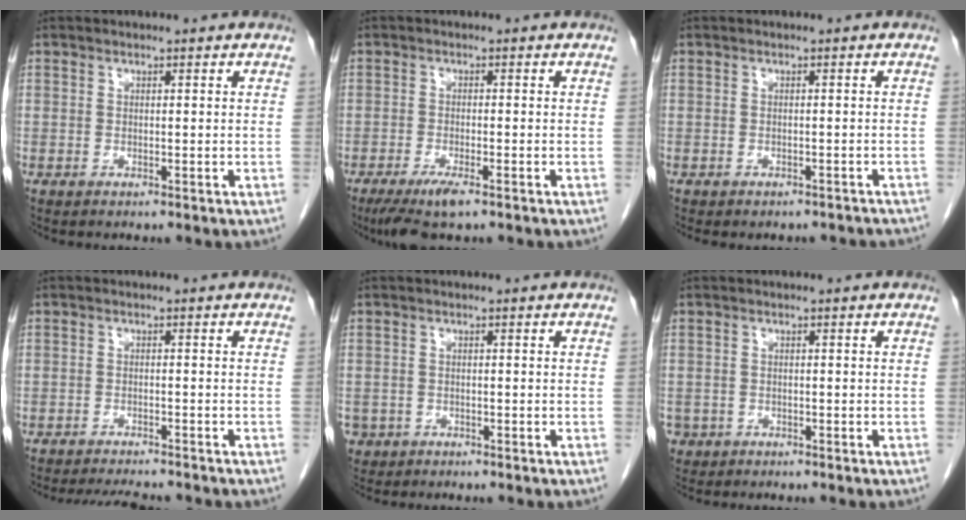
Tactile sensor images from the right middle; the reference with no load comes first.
{"total": 5.2, "force": [-3.4, 0.9, 3.8], "torque": [-0.072, -0.014, -0.058]}
{"total": 6.0, "force": [-5.4, 2.2, 1.7], "torque": [-0.019, 0.003, -0.055]}
{"total": 6.8, "force": [-6.3, 0.8, 2.4], "torque": [-0.035, -0.014, -0.090]}
{"total": 2.7, "force": [-1.4, 2.2, 0.2], "torque": [-0.005, 0.004, -0.023]}
{"total": 2.4, "force": [-1.3, 2.0, 0.2], "torque": [-0.005, 0.004, -0.022]}